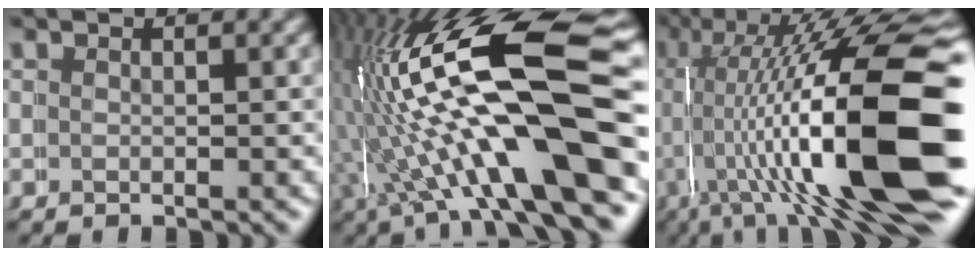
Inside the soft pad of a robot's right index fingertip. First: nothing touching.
{"total": 16.7, "force": [1.1, 6.5, 15.3], "torque": [-0.279, -0.004, 0.019]}
{"total": 16.4, "force": [-0.4, 6.6, 15.0], "torque": [-0.235, 0.004, -0.009]}